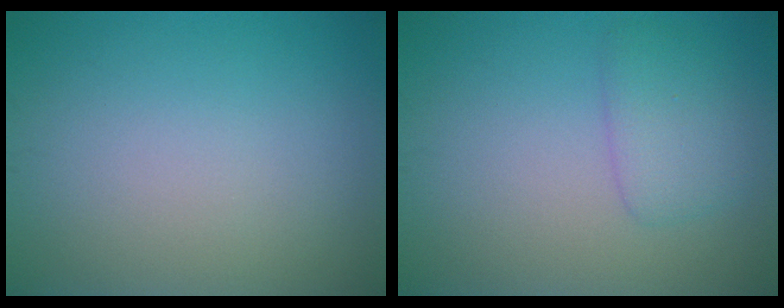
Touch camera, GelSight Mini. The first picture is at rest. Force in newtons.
{"total": 2.6, "press": 2.6, "slide": 0.1}